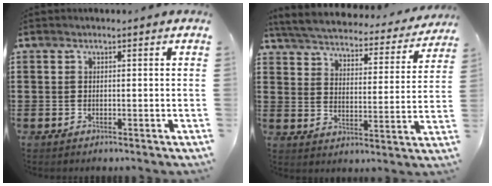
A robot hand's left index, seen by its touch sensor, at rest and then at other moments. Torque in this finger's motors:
{"motor_torque": [2.14, 0.00, 0.48, -0.01]}